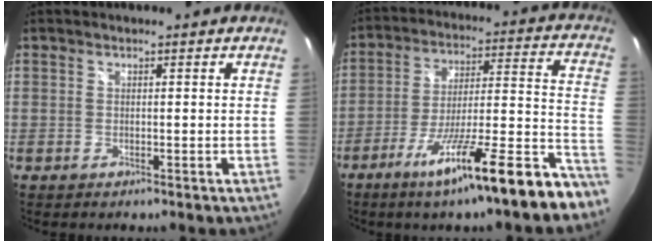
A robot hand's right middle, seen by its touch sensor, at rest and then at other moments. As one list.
[{"total": 21.7, "force": [-16.0, 0.9, 14.7], "torque": [-0.214, -0.019, -0.246]}]